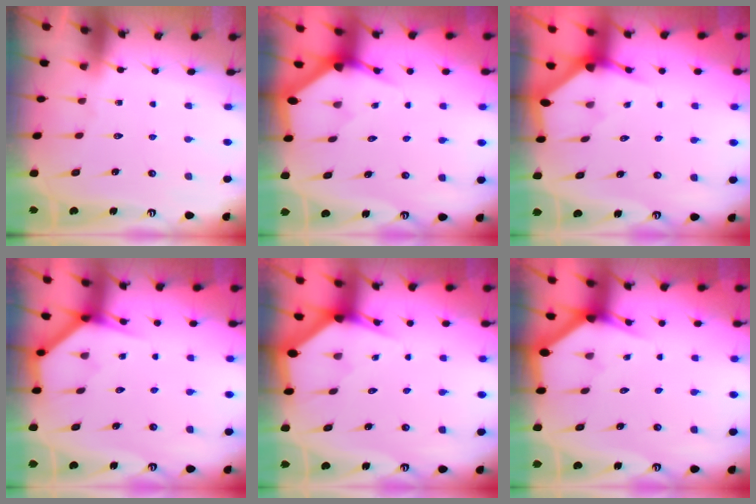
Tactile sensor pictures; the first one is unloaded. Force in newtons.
{"total": 3.5, "press": 3.5, "slide": 0.1}
{"total": 3.2, "press": 3.2, "slide": 0.3}
{"total": 3.9, "press": 3.9, "slide": 0.2}
{"total": 2.6, "press": 2.6, "slide": 0.1}
{"total": 2.9, "press": 2.9, "slide": 0.1}